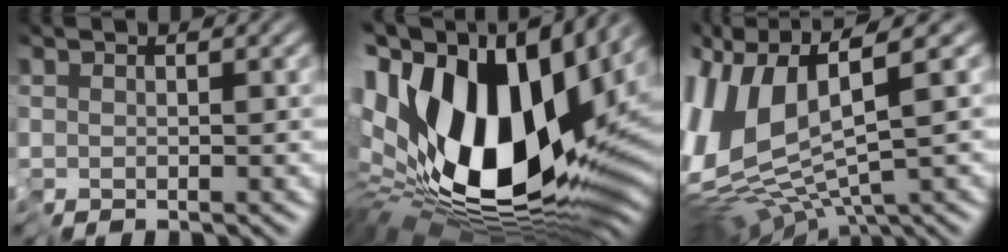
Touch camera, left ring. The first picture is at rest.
{"total": 19.1, "force": [2.1, 10.2, 16.0], "torque": [-0.319, -0.007, 0.037]}
{"total": 11.8, "force": [1.0, 4.9, 10.6], "torque": [-0.242, -0.002, 0.030]}